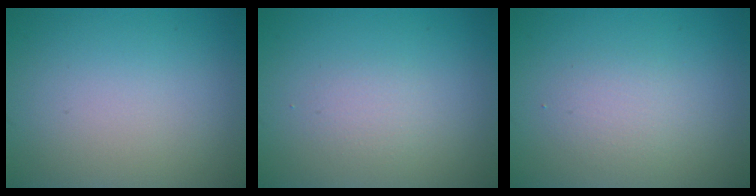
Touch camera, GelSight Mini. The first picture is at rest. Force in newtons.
{"total": 1.2, "press": 1.2, "slide": 0.1}
{"total": 1.8, "press": 1.8, "slide": 0.0}